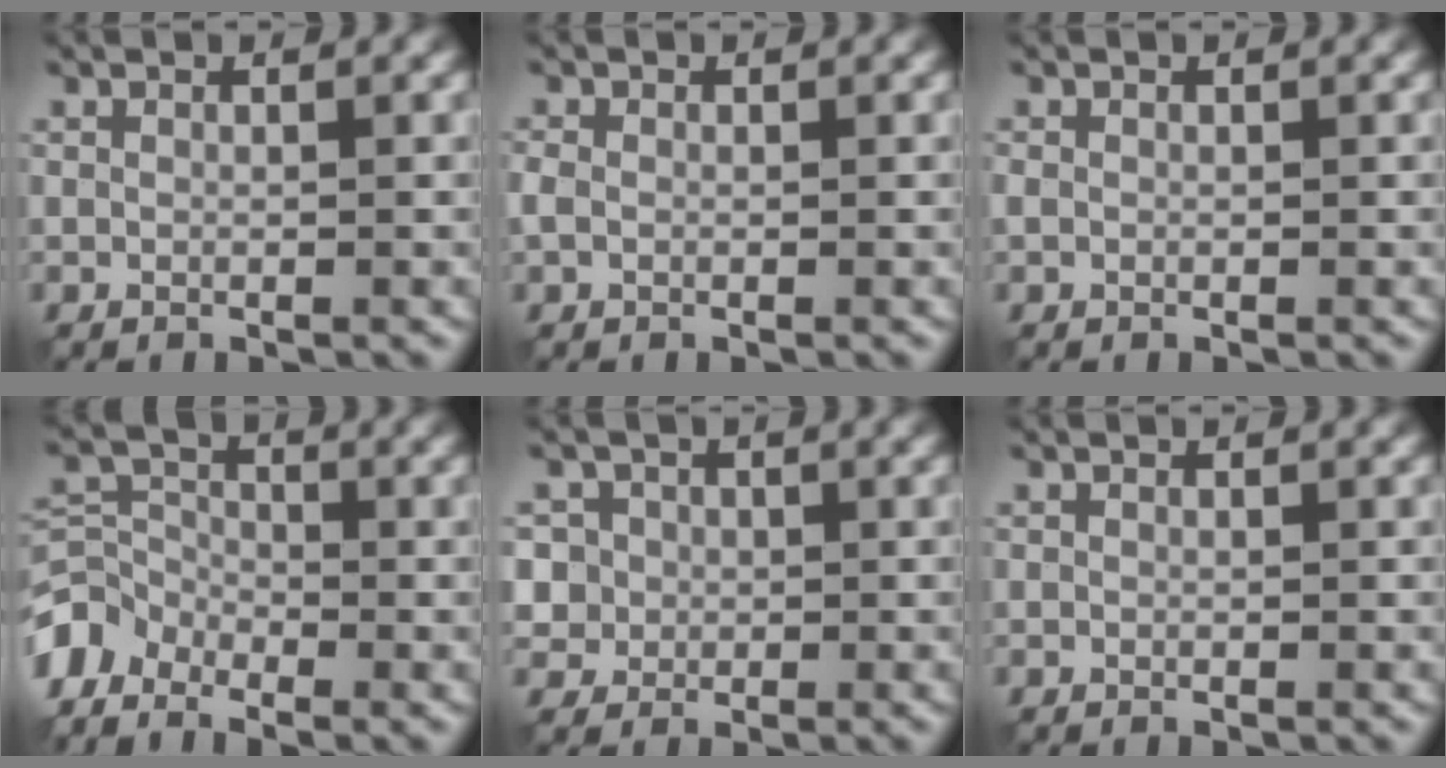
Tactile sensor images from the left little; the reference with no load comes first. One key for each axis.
{"total": 1.1, "fx": -0.3, "fy": 0.8, "fz": 0.6, "tx": -0.017, "ty": 0.002, "tz": -0.009}
{"total": 0.6, "fx": -0.1, "fy": 0.5, "fz": 0.3, "tx": -0.009, "ty": -0.001, "tz": -0.003}
{"total": 4.7, "fx": -3.9, "fy": 2.4, "fz": 1.1, "tx": -0.013, "ty": -0.001, "tz": -0.083}
{"total": 4.4, "fx": 0.8, "fy": 4.2, "fz": 1.1, "tx": -0.015, "ty": 0.026, "tz": 0.008}
{"total": 0.0}